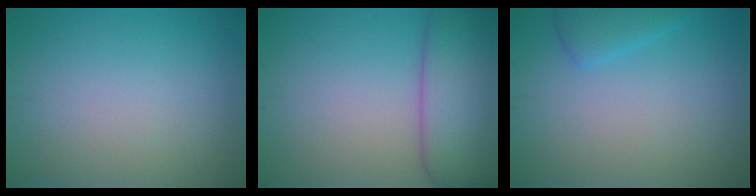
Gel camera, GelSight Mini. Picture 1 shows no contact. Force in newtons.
{"total": 7.1, "press": 7.1, "slide": 0.6}
{"total": 2.0, "press": 2.0, "slide": 0.2}